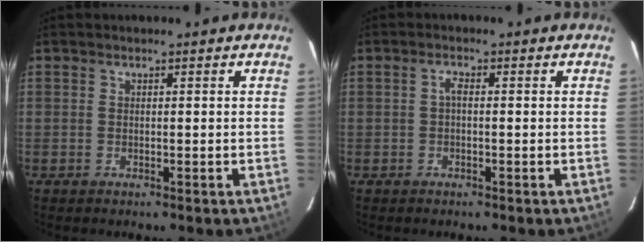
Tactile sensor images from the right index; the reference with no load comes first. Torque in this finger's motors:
{"motor_torque": [0.31, -0.07, 0.23, 0.04]}